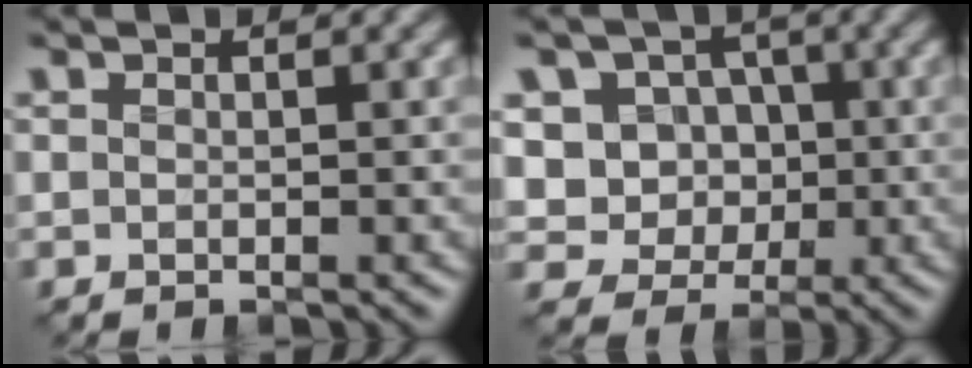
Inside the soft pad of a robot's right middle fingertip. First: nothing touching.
{"total": 6.8, "force": [0.5, 6.2, 2.7], "torque": [-0.044, 0.019, -0.010]}